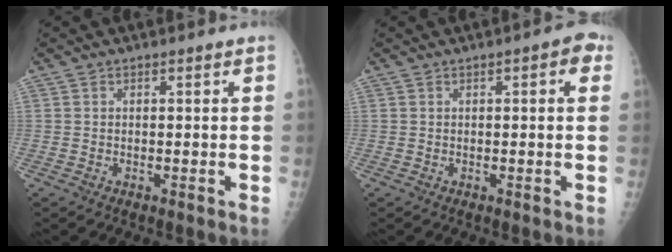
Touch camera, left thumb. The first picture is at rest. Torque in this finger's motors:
{"motor_torque": [-0.14, 0.11, -0.22, -0.21, 0.07]}